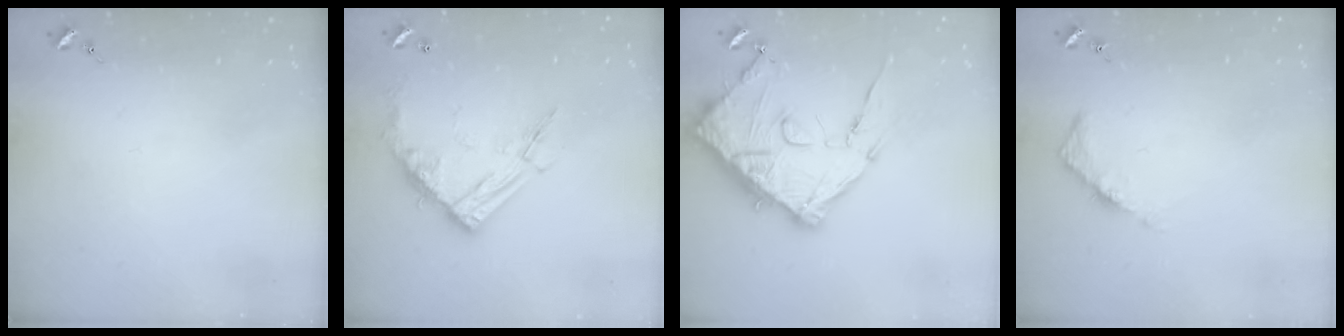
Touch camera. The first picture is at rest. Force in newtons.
{"total": 16.0, "press": 15.9, "slide": 1.5}
{"total": 15.0, "press": 14.9, "slide": 1.5}
{"total": 4.5, "press": 4.5, "slide": 0.4}